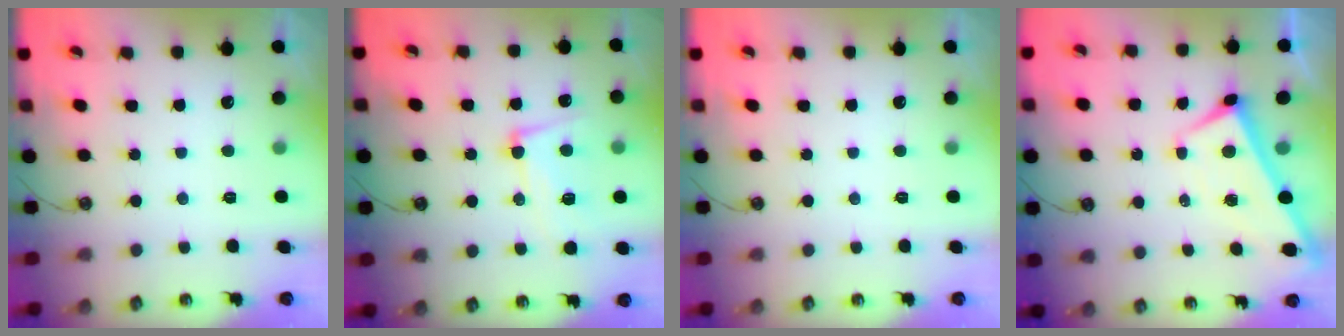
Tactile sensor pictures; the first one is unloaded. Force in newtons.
{"total": 7.6, "press": 7.5, "slide": 1.7}
{"total": 0.0}
{"total": 2.1, "press": 2.1, "slide": 0.3}